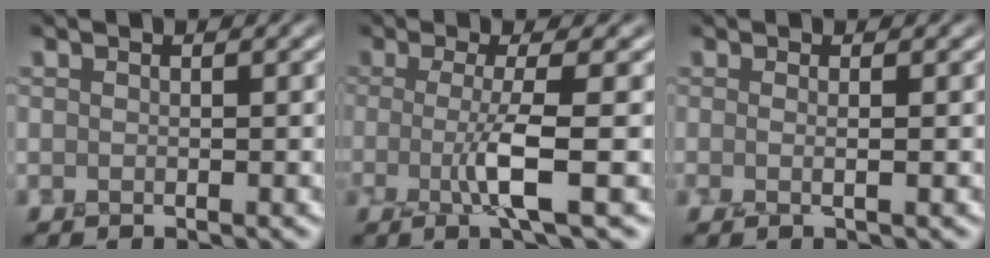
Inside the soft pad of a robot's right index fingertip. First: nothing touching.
{"total": 4.3, "force": [-0.4, 0.5, 4.2], "torque": [-0.084, -0.006, -0.012]}
{"total": 1.3, "force": [0.2, 0.3, 1.2], "torque": [-0.014, -0.005, -0.009]}